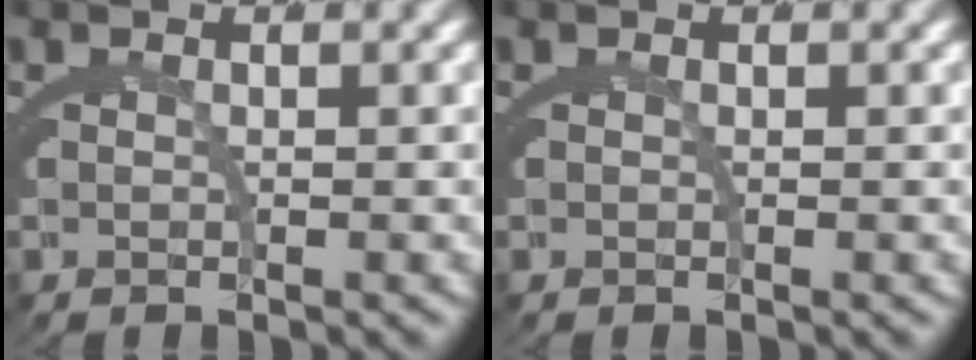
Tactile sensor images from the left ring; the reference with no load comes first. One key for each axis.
{"total": 0.0}